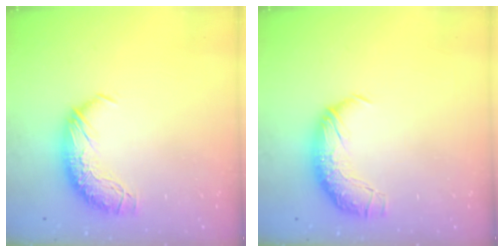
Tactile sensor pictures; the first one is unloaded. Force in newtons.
{"total": 2.5, "press": 1.3, "slide": 2.2}